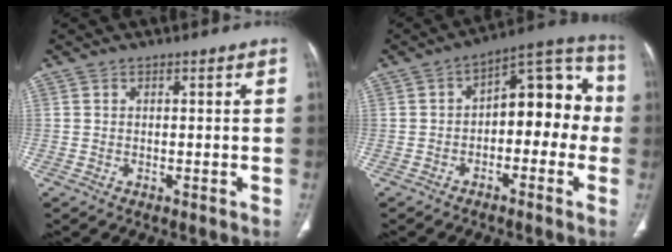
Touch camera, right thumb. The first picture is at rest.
{"total": 13.6, "force": [-1.2, 7.9, 11.0], "torque": [-0.098, 0.056, -0.030]}